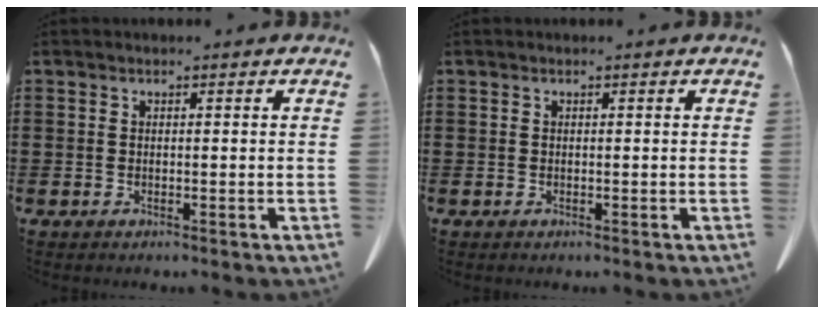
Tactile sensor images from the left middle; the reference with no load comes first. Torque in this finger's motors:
{"motor_torque": [0.00, 0.00, 0.00, -0.01]}